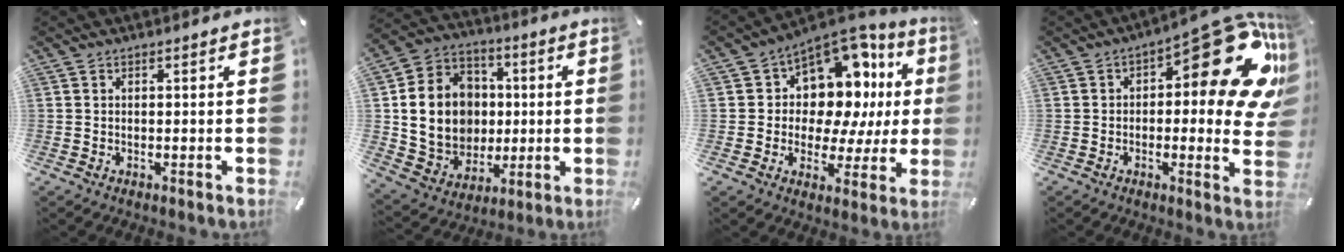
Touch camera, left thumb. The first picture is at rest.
{"total": 16.5, "force": [0.8, 14.8, 7.2], "torque": [-0.151, 0.007, 0.027]}
{"total": 12.7, "force": [5.9, 8.9, 6.9], "torque": [-0.084, -0.077, 0.102]}
{"total": 22.0, "force": [8.8, 8.9, 18.1], "torque": [-0.213, -0.071, 0.148]}